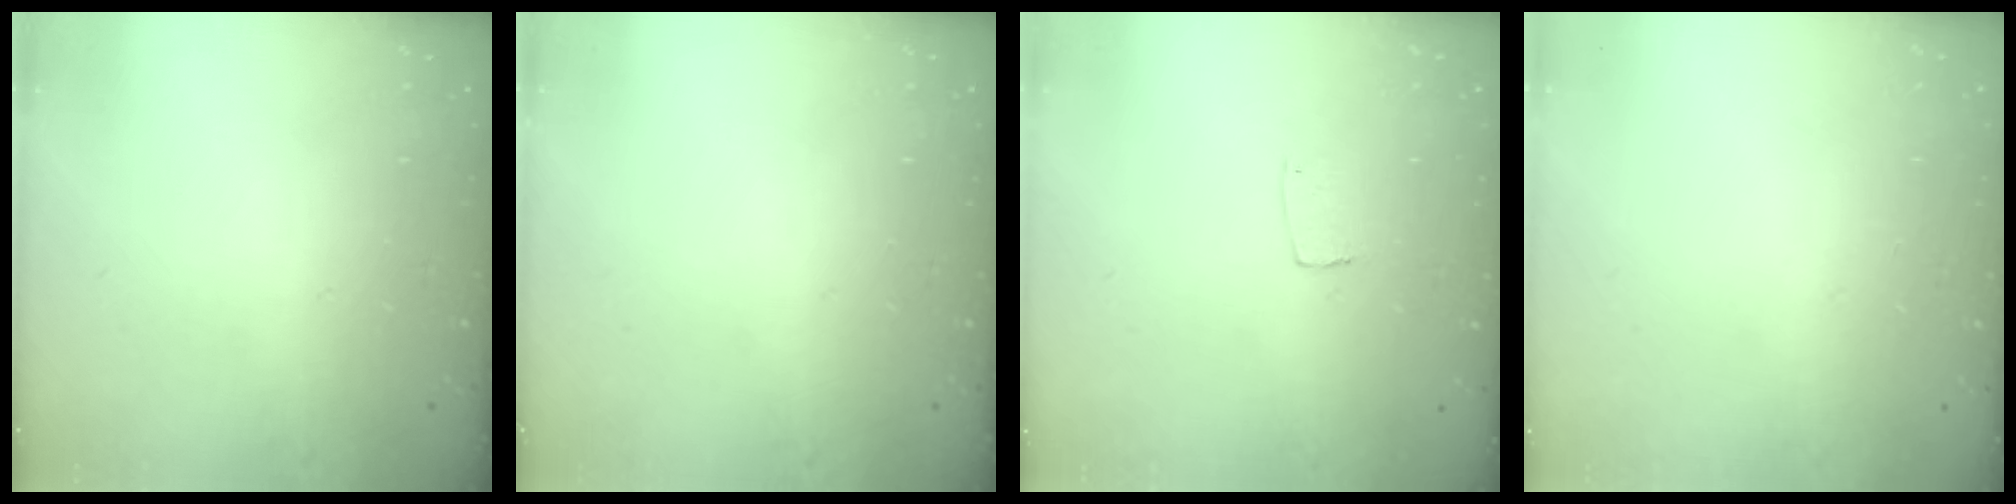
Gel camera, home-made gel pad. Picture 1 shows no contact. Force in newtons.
{"total": 0.0}
{"total": 4.3, "press": 4.3, "slide": 0.2}
{"total": 0.0}